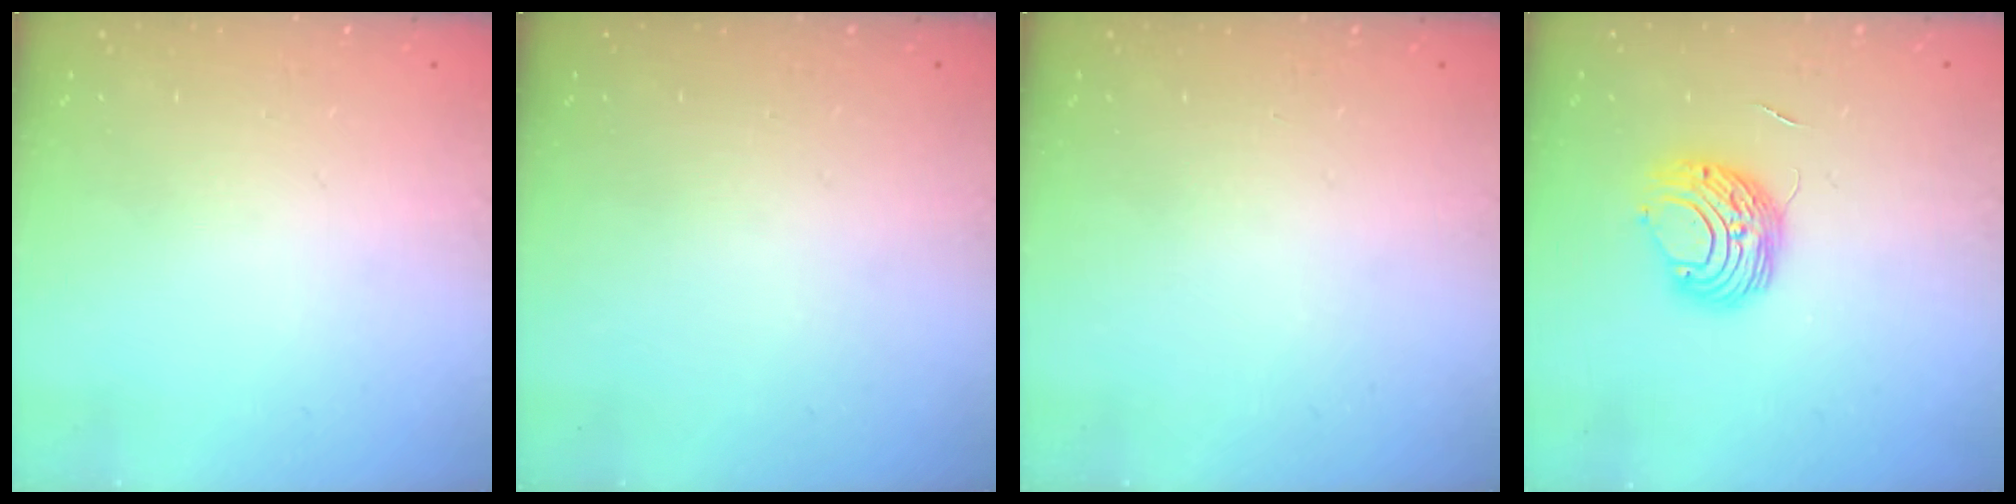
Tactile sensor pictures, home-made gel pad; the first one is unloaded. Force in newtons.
{"total": 0.0}
{"total": 0.0}
{"total": 9.3, "press": 9.3, "slide": 0.5}